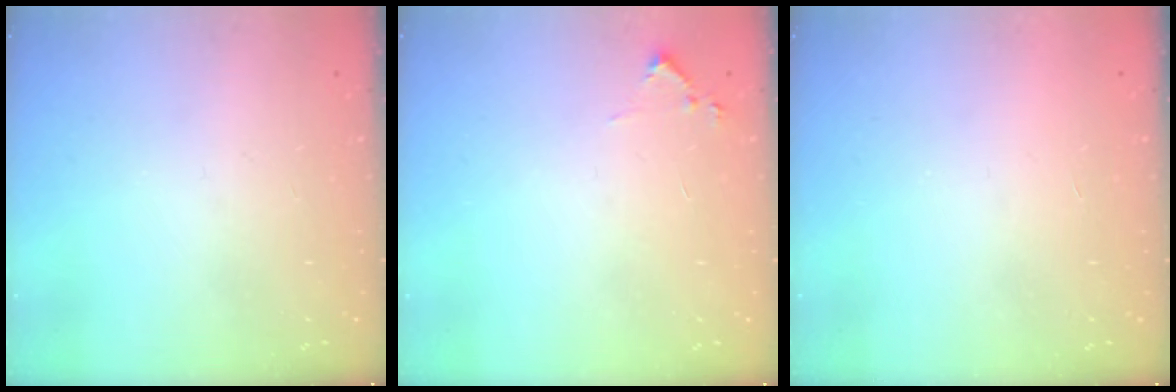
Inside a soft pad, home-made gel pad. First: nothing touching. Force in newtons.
{"total": 5.7, "press": 5.7, "slide": 0.6}
{"total": 1.5, "press": 1.5, "slide": 0.1}